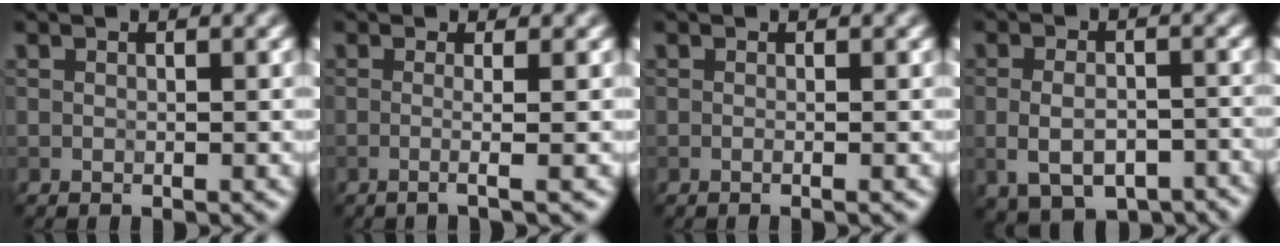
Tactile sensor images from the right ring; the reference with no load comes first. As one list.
[{"total": 2.5, "force": [0.0, 1.0, 2.3], "torque": [-0.025, -0.001, -0.031]}, {"total": 1.4, "force": [0.1, 0.7, 1.2], "torque": [-0.002, -0.010, -0.014]}, {"total": 6.2, "force": [-2.5, 3.7, 4.3], "torque": [-0.070, -0.006, -0.035]}]